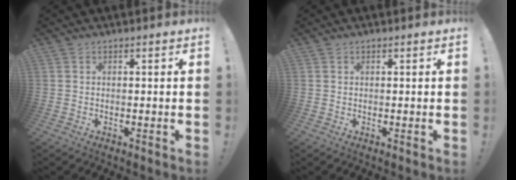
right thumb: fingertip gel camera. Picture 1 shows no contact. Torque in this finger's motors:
{"motor_torque": [0.00, 0.00, 0.00, 0.00, 0.00]}